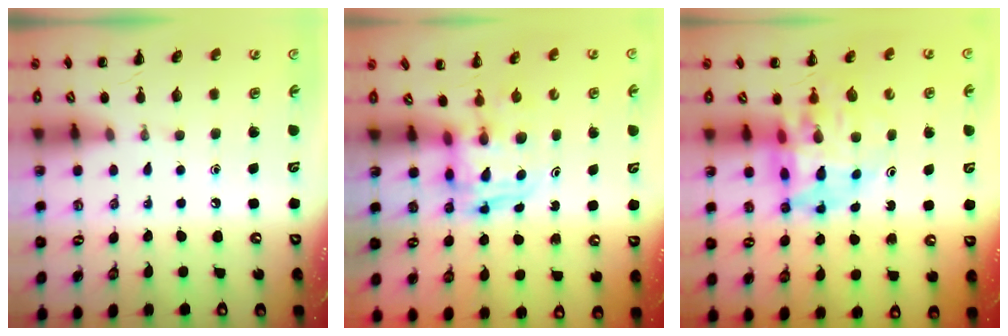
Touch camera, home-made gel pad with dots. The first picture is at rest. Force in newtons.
{"total": 2.7, "press": 2.7, "slide": 0.2}
{"total": 12.4, "press": 11.8, "slide": 3.6}